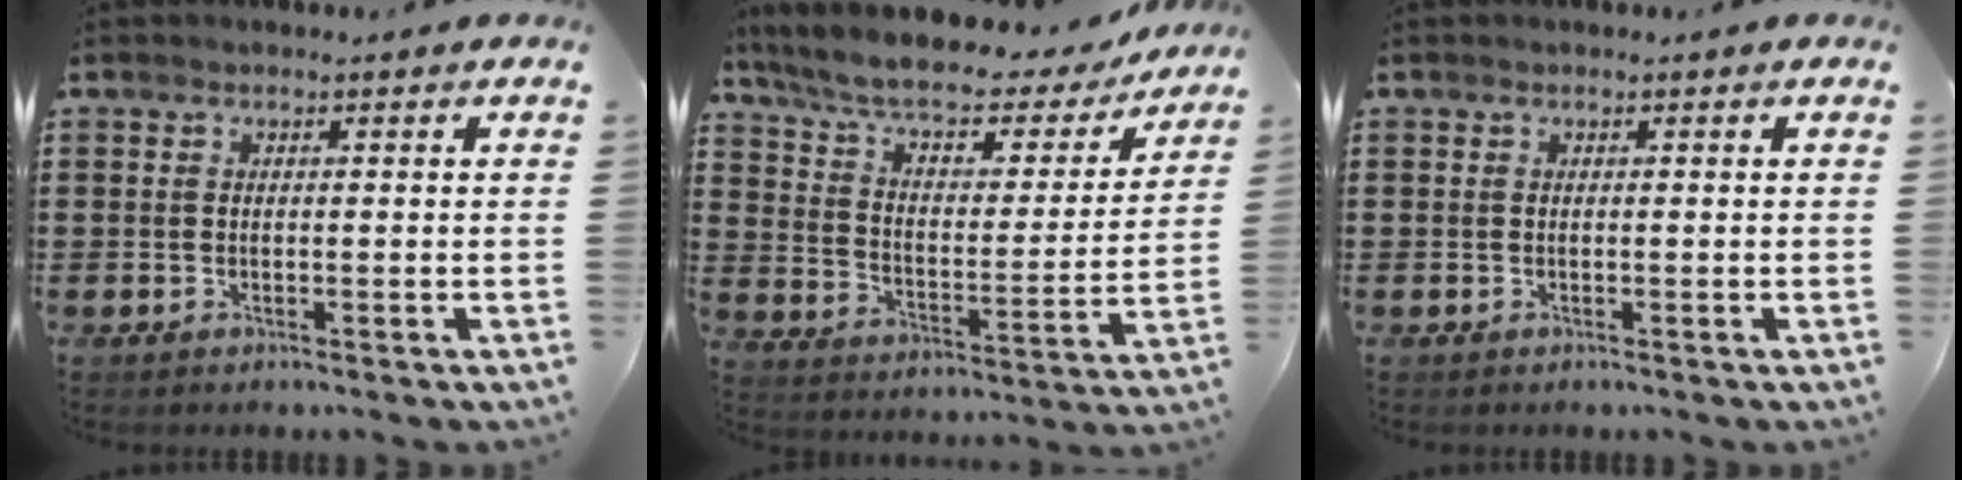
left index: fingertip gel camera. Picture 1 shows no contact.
{"total": 7.3, "force": [5.9, 1.8, 3.9], "torque": [-0.101, -0.035, 0.097]}
{"total": 0.0}